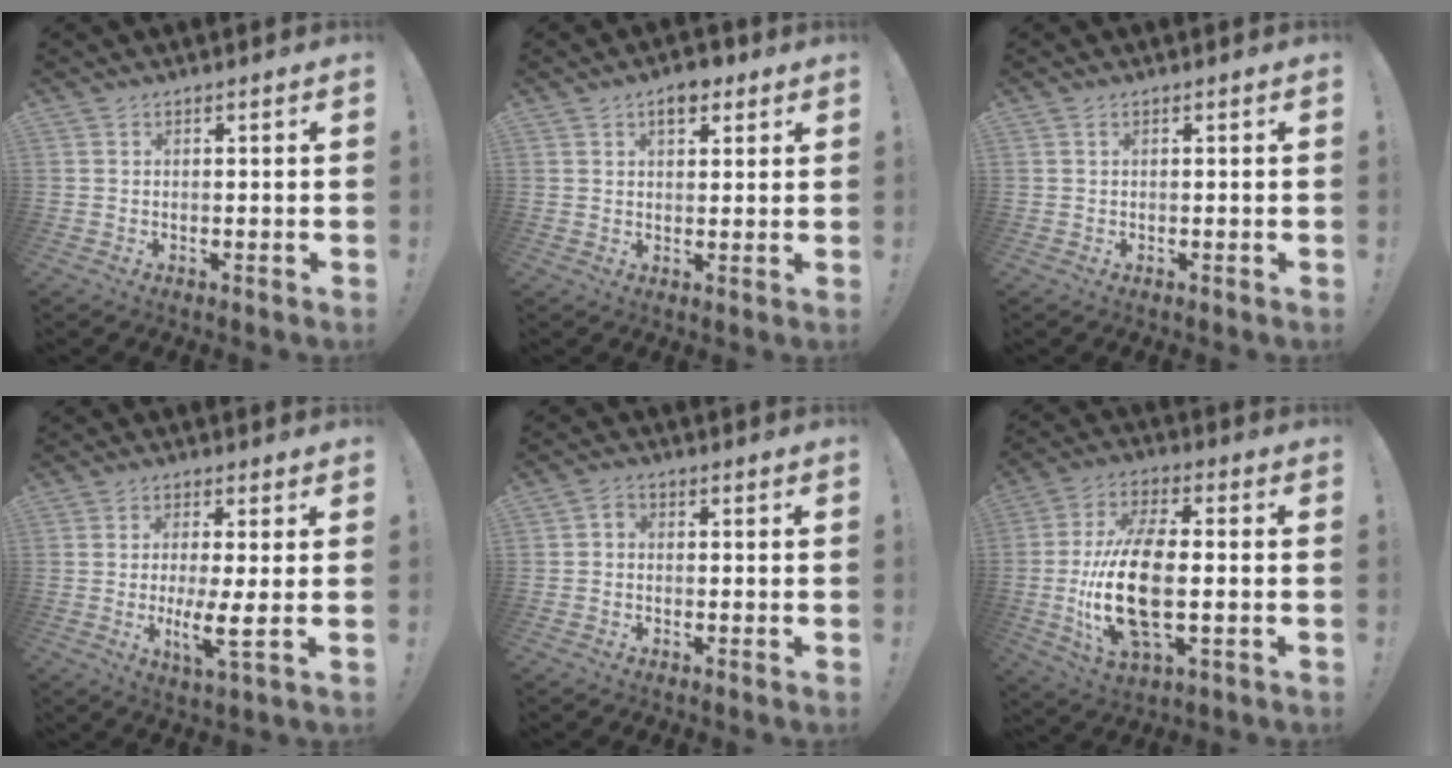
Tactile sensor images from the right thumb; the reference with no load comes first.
{"total": 5.0, "force": [2.8, 2.9, 3.0], "torque": [-0.032, -0.009, 0.046]}
{"total": 0.5, "force": [0.2, 0.2, 0.4], "torque": [-0.014, 0.004, 0.006]}
{"total": 7.6, "force": [-0.9, 0.4, 7.5], "torque": [-0.133, -0.021, -0.020]}
{"total": 1.8, "force": [-0.9, 1.3, 1.0], "torque": [-0.024, 0.010, -0.014]}
{"total": 18.8, "force": [-2.3, 8.2, 16.8], "torque": [-0.351, -0.006, -0.036]}